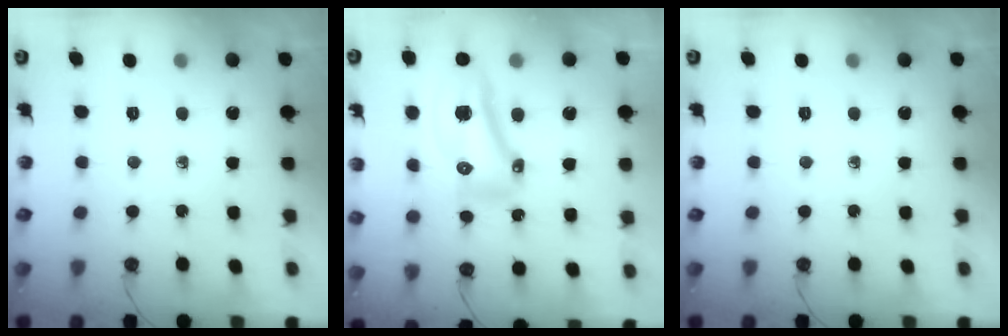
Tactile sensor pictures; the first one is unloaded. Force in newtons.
{"total": 14.0, "press": 13.9, "slide": 2.3}
{"total": 0.0}